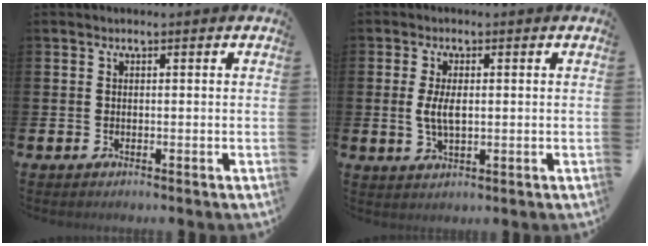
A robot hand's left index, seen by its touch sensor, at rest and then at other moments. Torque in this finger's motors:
{"motor_torque": [0.88, 0.19, 0.18, 0.16]}